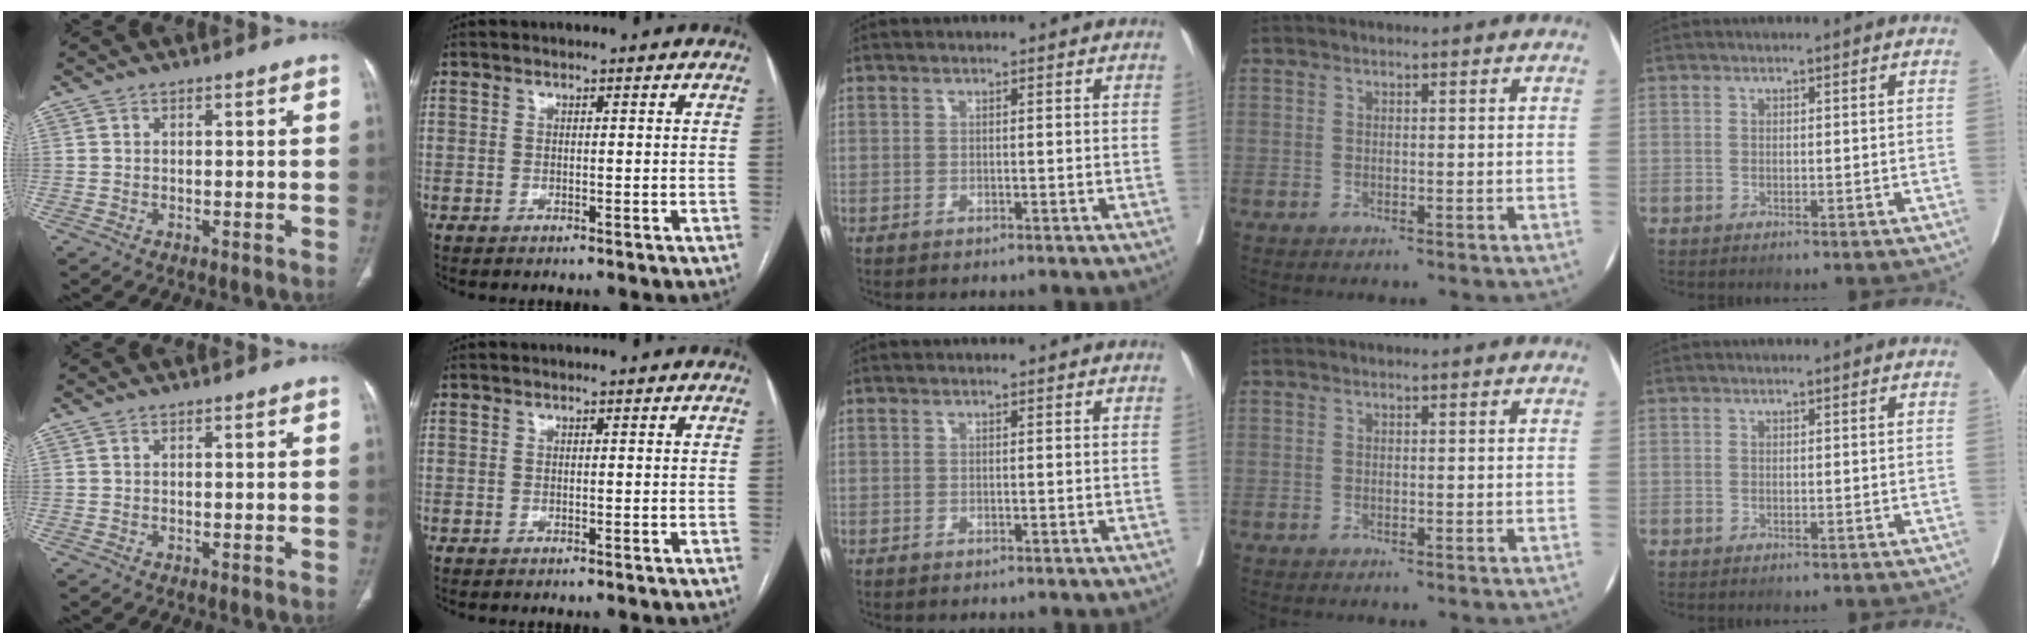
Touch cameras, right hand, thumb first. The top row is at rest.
{}